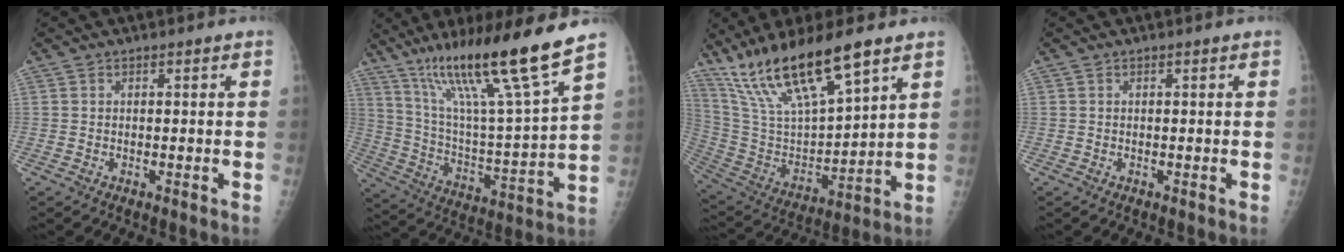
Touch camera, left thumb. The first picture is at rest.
{"total": 21.5, "force": [15.0, 0.5, 15.4], "torque": [-0.242, -0.067, 0.266]}
{"total": 20.3, "force": [14.0, 4.8, 13.9], "torque": [-0.250, -0.050, 0.276]}
{"total": 0.0}